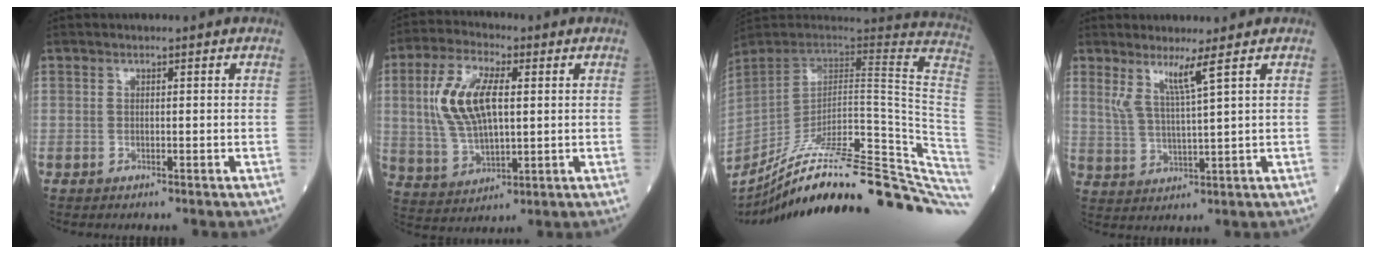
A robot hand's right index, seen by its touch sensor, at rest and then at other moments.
{"total": 11.9, "force": [2.2, 4.8, 10.6], "torque": [-0.235, 0.009, 0.045]}
{"total": 37.7, "force": [-30.5, 3.1, 21.9], "torque": [-0.207, -0.044, -0.418]}
{"total": 4.9, "force": [2.9, -1.0, 3.8], "torque": [-0.078, -0.012, 0.059]}